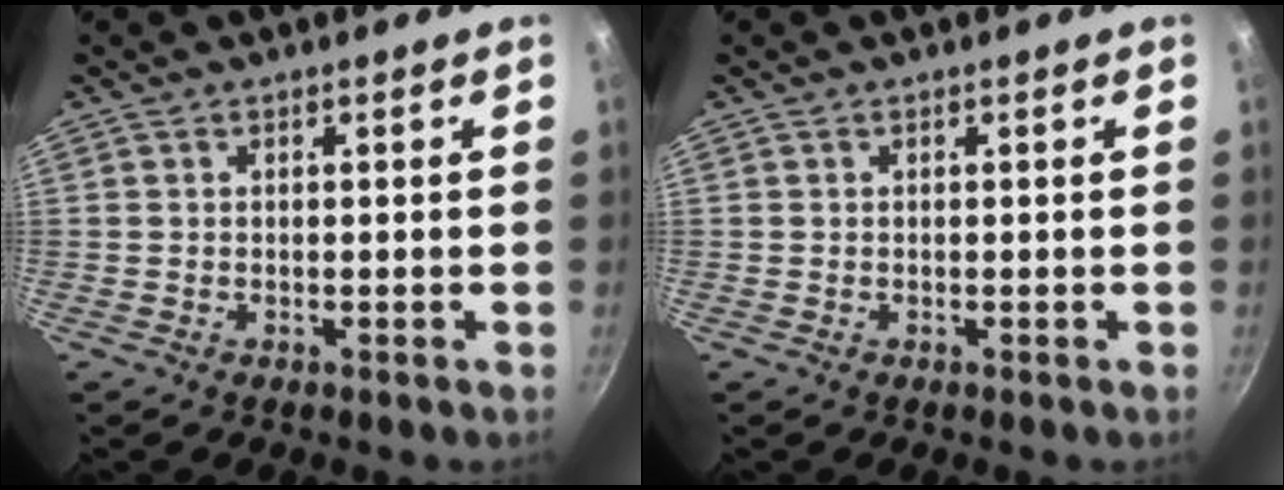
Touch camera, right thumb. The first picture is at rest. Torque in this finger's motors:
{"motor_torque": [0.00, 0.00, 0.13, -0.13, 0.00]}